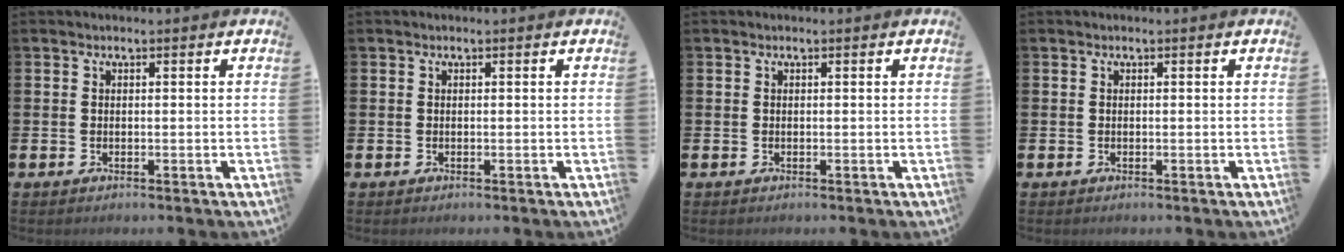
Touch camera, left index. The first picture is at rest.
{"total": 0.0}
{"total": 0.0}
{"total": 0.0}